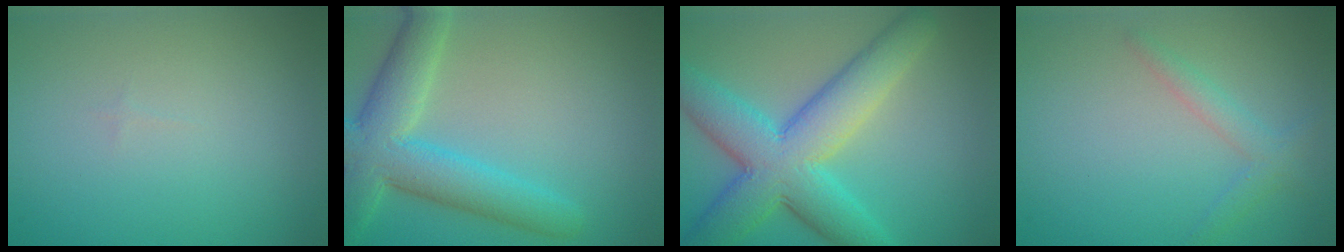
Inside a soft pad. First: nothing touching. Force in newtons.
{"total": 7.3, "press": 7.3, "slide": 0.3}
{"total": 9.2, "press": 9.2, "slide": 0.3}
{"total": 1.9, "press": 1.9, "slide": 0.0}